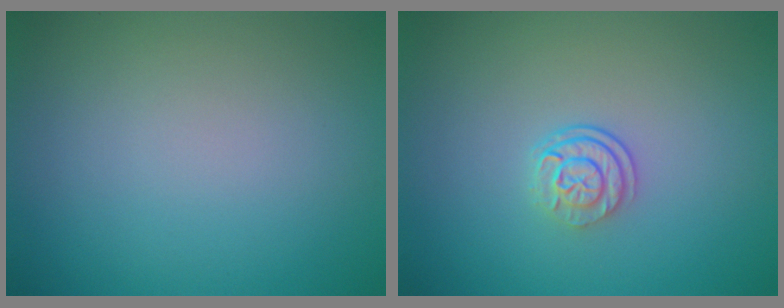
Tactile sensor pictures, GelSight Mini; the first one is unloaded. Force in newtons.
{"total": 2.4, "press": 1.8, "slide": 1.6}